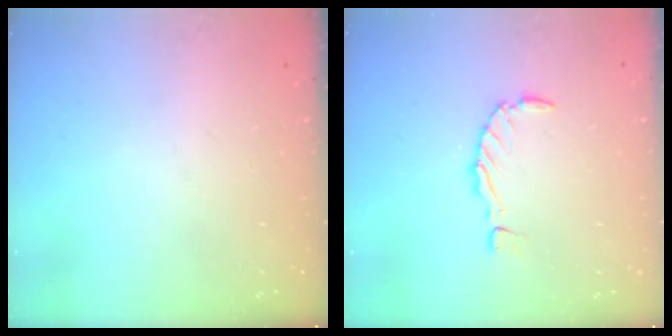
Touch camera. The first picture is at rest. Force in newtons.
{"total": 0.7, "press": 0.7, "slide": 0.2}